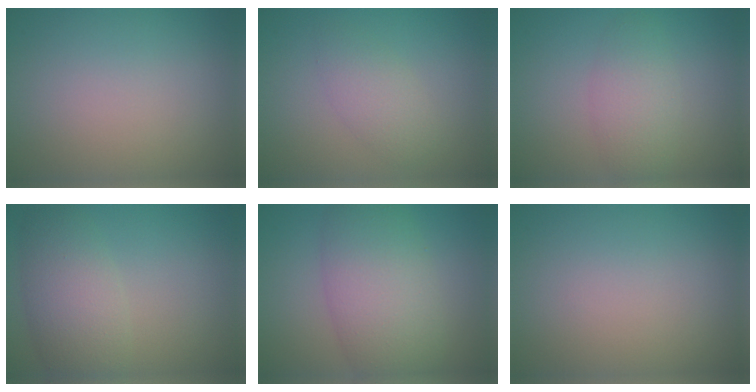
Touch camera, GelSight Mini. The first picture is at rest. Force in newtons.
{"total": 2.4, "press": 2.4, "slide": 0.1}
{"total": 3.1, "press": 3.1, "slide": 0.1}
{"total": 5.1, "press": 5.1, "slide": 0.2}
{"total": 7.3, "press": 7.2, "slide": 0.5}
{"total": 0.0}